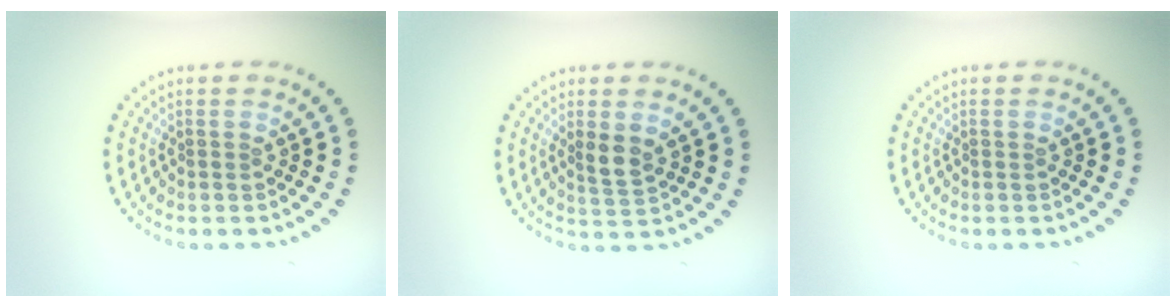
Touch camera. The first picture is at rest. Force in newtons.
{"total": 2.0, "press": 1.8, "slide": 0.9}
{"total": 0.0}